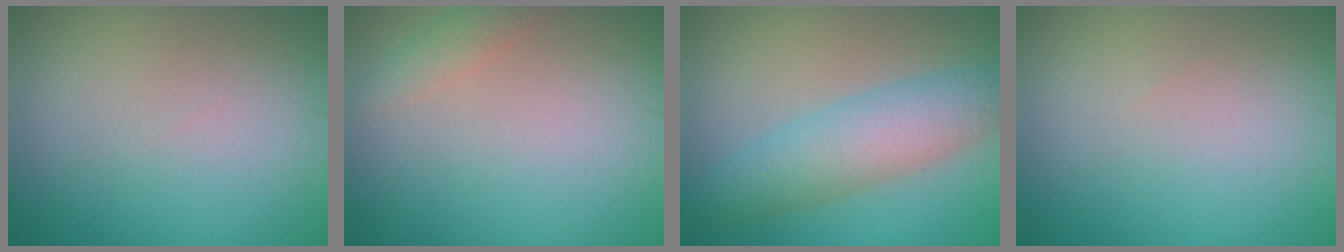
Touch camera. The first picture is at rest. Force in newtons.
{"total": 1.6, "press": 1.6, "slide": 0.2}
{"total": 5.3, "press": 5.3, "slide": 0.2}
{"total": 0.0}